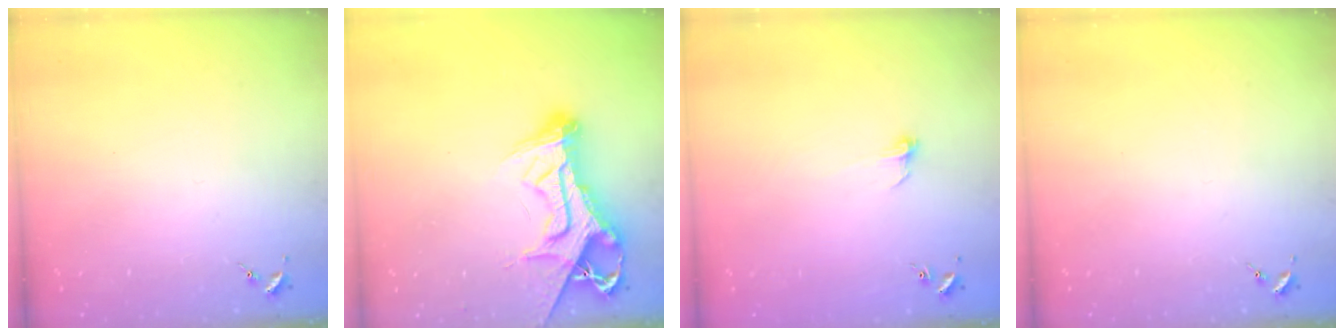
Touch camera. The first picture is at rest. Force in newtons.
{"total": 15.8, "press": 15.7, "slide": 1.5}
{"total": 5.3, "press": 5.2, "slide": 0.4}
{"total": 0.0}